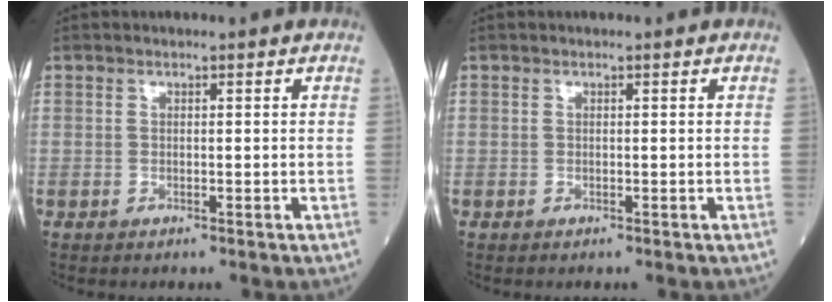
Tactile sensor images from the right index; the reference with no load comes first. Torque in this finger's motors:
{"motor_torque": [0.02, 0.26, 0.05, 0.01]}